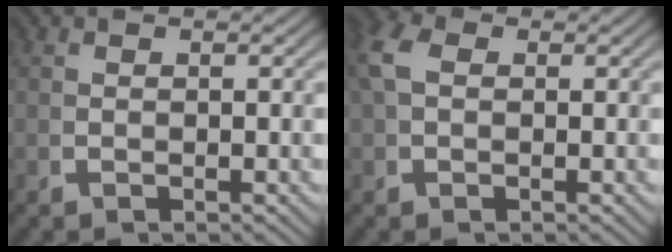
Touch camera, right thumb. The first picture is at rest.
{"total": 2.3, "force": [0.7, 1.6, 1.5], "torque": [-0.046, -0.006, 0.016]}